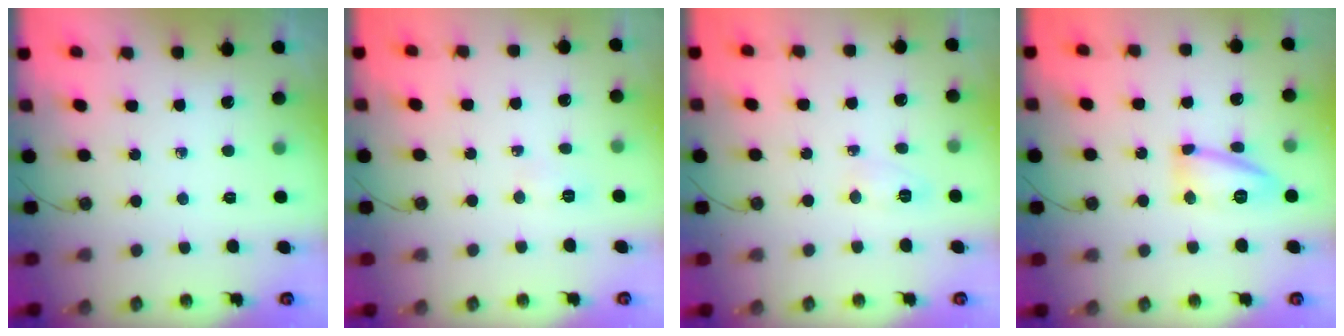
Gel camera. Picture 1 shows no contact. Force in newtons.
{"total": 3.8, "press": 3.7, "slide": 1.0}
{"total": 4.7, "press": 4.7, "slide": 0.7}
{"total": 12.7, "press": 12.6, "slide": 1.0}